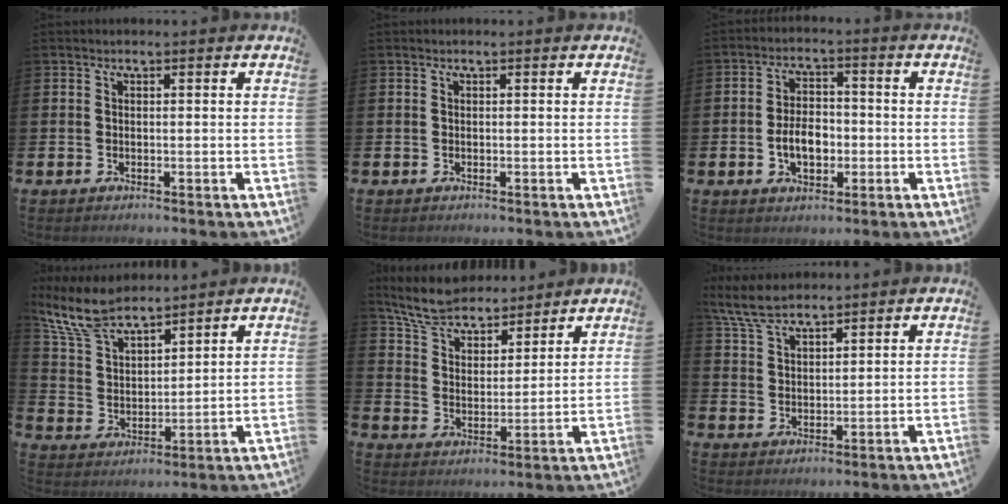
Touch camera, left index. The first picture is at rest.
{"total": 0.0}
{"total": 5.0, "force": [-1.3, 3.2, 3.7], "torque": [-0.049, 0.002, -0.029]}
{"total": 8.8, "force": [7.9, 2.5, 2.9], "torque": [-0.095, -0.024, 0.150]}
{"total": 7.1, "force": [6.7, 1.8, 1.5], "torque": [-0.066, -0.035, 0.122]}
{"total": 6.2, "force": [5.7, 1.6, 2.0], "torque": [-0.056, -0.016, 0.106]}